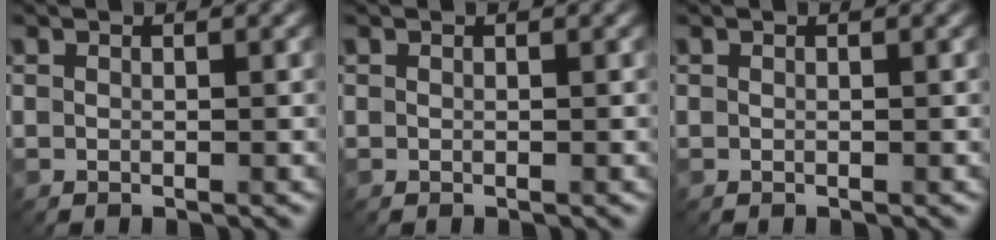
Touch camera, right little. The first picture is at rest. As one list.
[{"total": 0.0}, {"total": 0.0}]